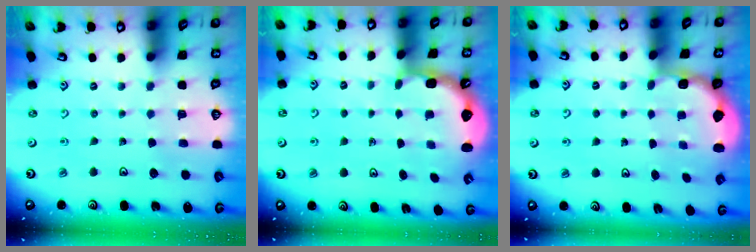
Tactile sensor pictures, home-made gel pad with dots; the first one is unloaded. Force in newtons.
{"total": 2.6, "press": 2.3, "slide": 1.3}
{"total": 2.7, "press": 2.0, "slide": 1.9}